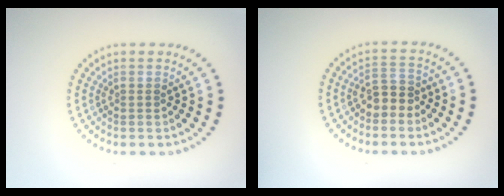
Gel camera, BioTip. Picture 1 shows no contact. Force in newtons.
{"total": 2.4, "press": 2.2, "slide": 0.9}